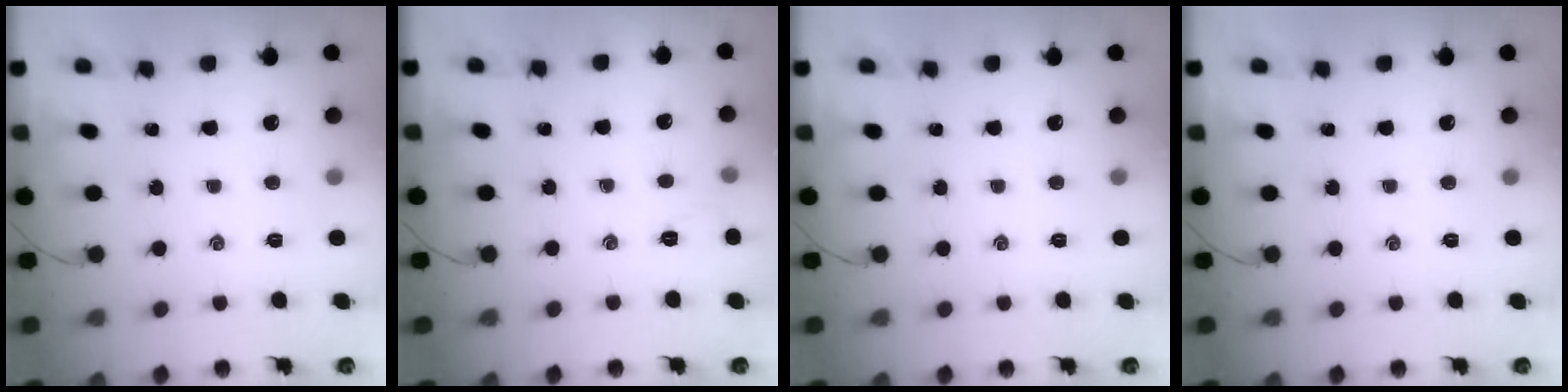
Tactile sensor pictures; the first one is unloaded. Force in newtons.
{"total": 3.9, "press": 3.7, "slide": 1.1}
{"total": 0.0}
{"total": 0.0}